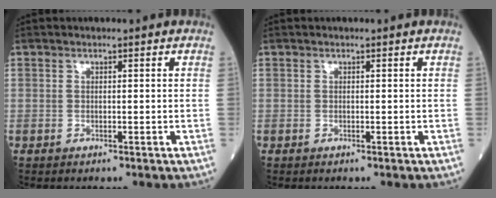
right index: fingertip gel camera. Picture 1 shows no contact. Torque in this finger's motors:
{"motor_torque": [0.01, 0.01, 0.00, 0.00]}